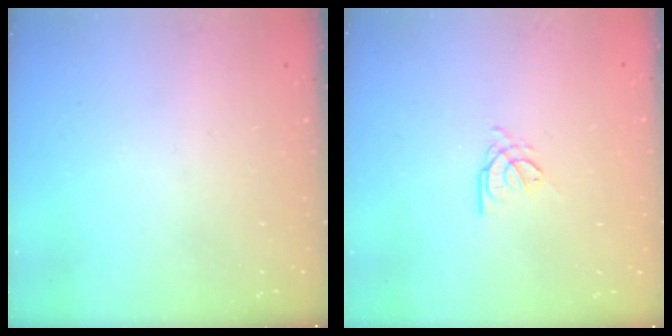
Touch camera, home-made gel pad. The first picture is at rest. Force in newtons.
{"total": 0.9, "press": 0.8, "slide": 0.2}